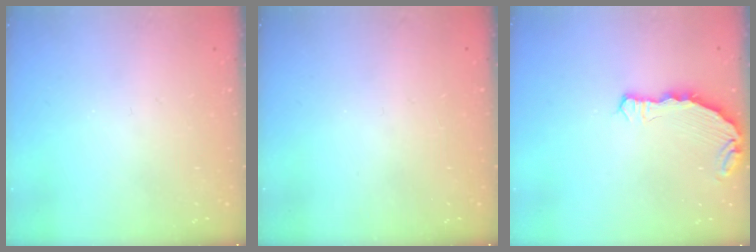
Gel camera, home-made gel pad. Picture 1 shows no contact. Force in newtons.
{"total": 0.0}
{"total": 7.5, "press": 5.5, "slide": 5.1}